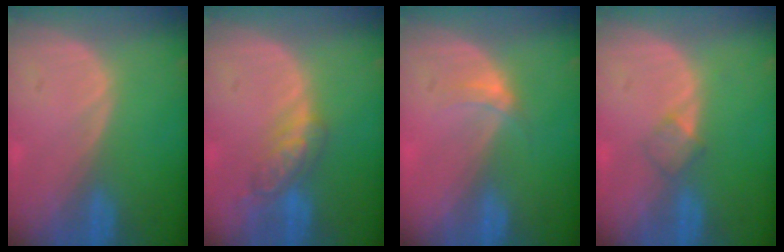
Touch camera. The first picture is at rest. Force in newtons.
{"total": 5.5, "press": 5.0, "slide": 2.4}
{"total": 2.3, "press": 1.9, "slide": 1.3}
{"total": 2.0, "press": 2.0, "slide": 0.2}